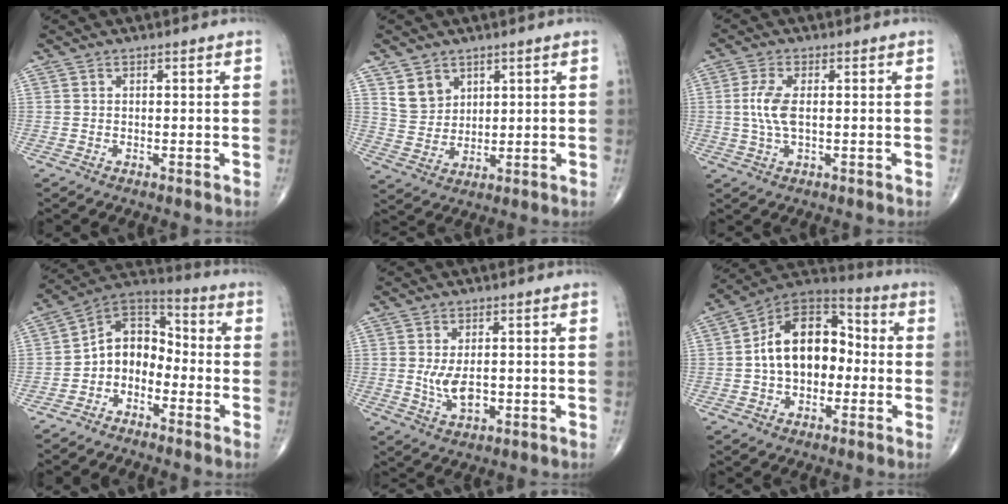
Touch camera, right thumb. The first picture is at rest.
{"total": 5.8, "force": [3.4, 4.4, 1.8], "torque": [-0.012, -0.025, 0.073]}
{"total": 5.6, "force": [0.2, 2.3, 5.1], "torque": [-0.122, 0.003, 0.000]}
{"total": 9.4, "force": [-3.3, 7.0, 5.4], "torque": [-0.061, 0.065, -0.079]}
{"total": 5.5, "force": [-0.3, 2.9, 4.6], "torque": [-0.083, -0.011, 0.001]}
{"total": 16.2, "force": [-0.5, 10.7, 12.1], "torque": [-0.162, 0.044, -0.020]}